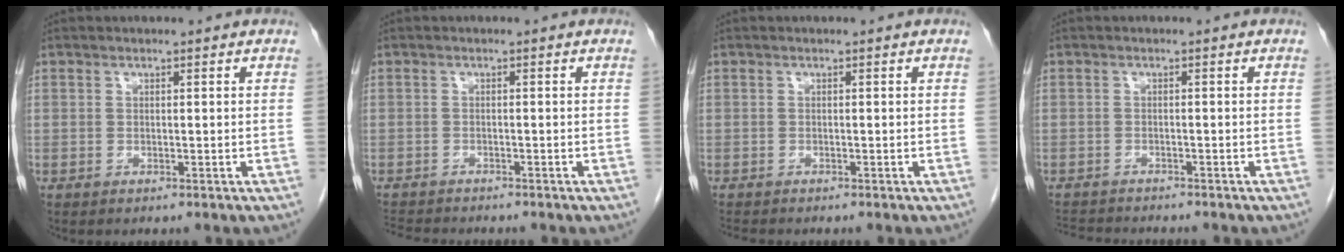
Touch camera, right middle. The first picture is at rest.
{"total": 4.8, "force": [-4.6, 0.6, 1.3], "torque": [-0.020, -0.012, -0.075]}
{"total": 1.9, "force": [-1.7, 0.3, 0.6], "torque": [-0.014, -0.005, -0.025]}
{"total": 5.4, "force": [-5.2, 0.5, 1.3], "torque": [-0.021, -0.011, -0.083]}